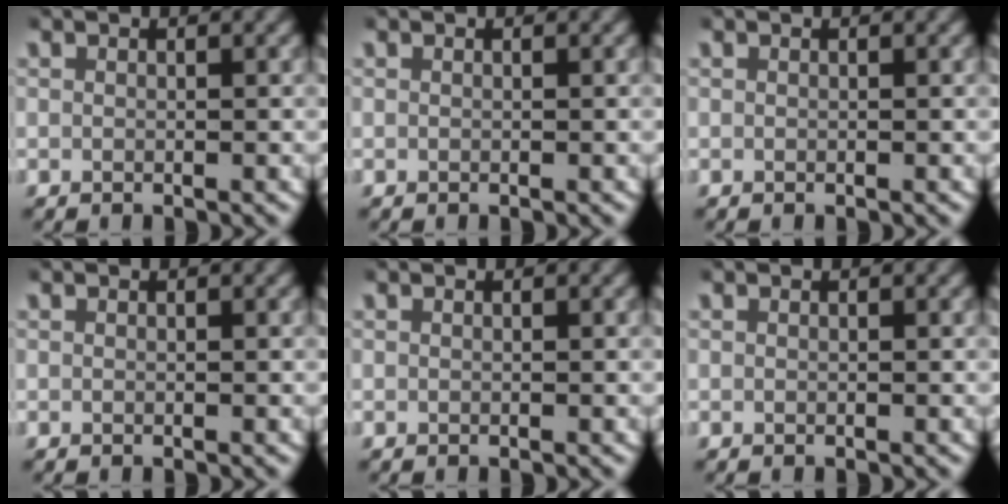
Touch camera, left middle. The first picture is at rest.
{"total": 0.0}
{"total": 0.0}
{"total": 0.0}
{"total": 0.0}
{"total": 0.0}